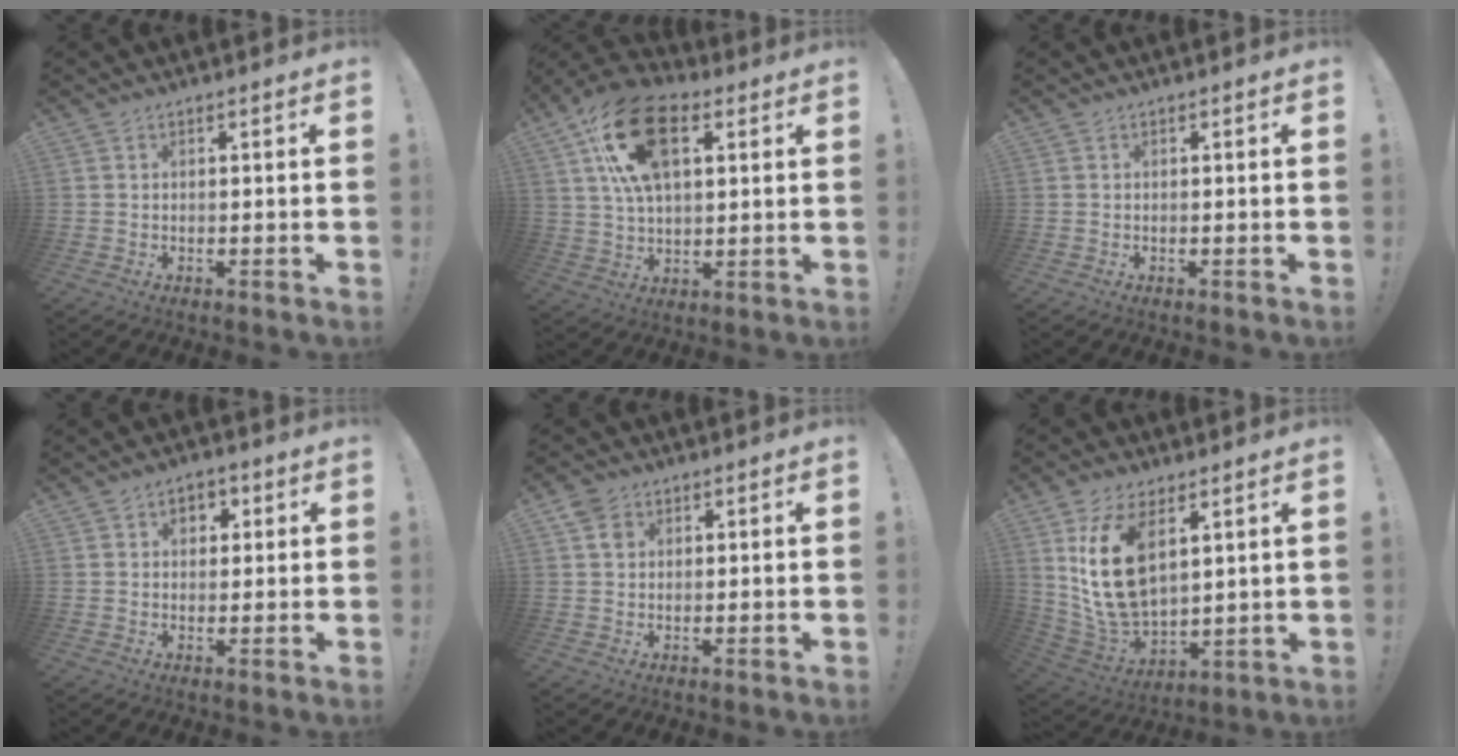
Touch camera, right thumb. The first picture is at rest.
{"total": 19.6, "force": [7.3, 11.0, 14.6], "torque": [-0.252, -0.008, 0.127]}
{"total": 0.0}
{"total": 4.0, "force": [1.5, 3.0, 2.1], "torque": [-0.019, 0.000, 0.022]}
{"total": 3.8, "force": [1.9, 2.8, 1.8], "torque": [-0.024, -0.003, 0.035]}
{"total": 17.3, "force": [6.8, 10.3, 12.1], "torque": [-0.251, -0.033, 0.122]}